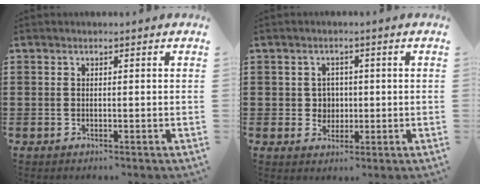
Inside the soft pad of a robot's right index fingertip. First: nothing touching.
{"total": 2.8, "force": [0.0, 2.6, 0.8], "torque": [-0.019, 0.006, -0.006]}